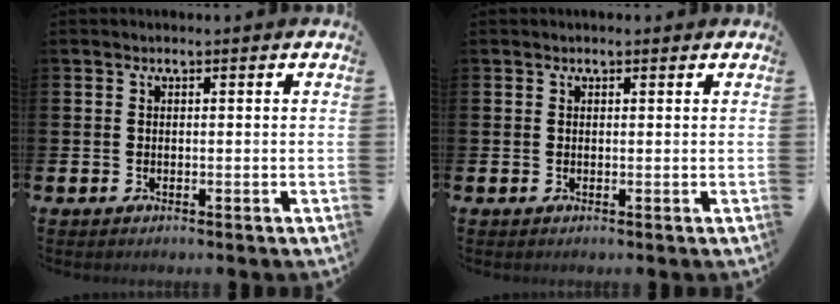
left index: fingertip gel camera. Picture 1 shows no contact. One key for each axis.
{"total": 0.6, "fx": 0.5, "fy": 0.2, "fz": 0.1, "tx": 0.008, "ty": -0.001, "tz": 0.007}